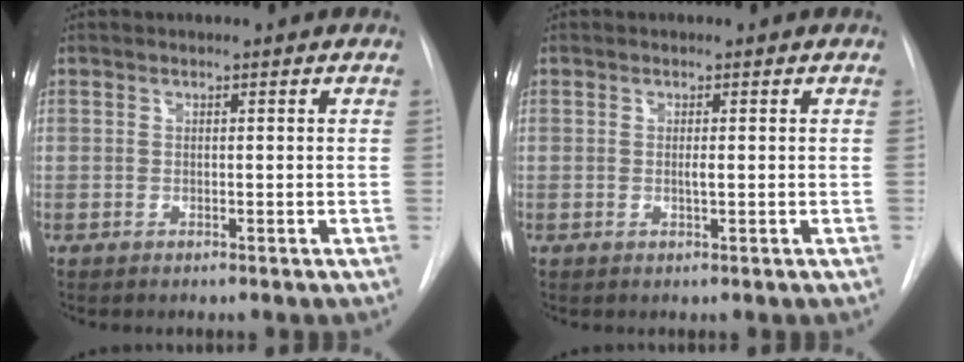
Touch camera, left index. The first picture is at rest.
{"total": 0.6, "force": [0.1, 0.0, 0.6], "torque": [-0.012, -0.002, 0.004]}